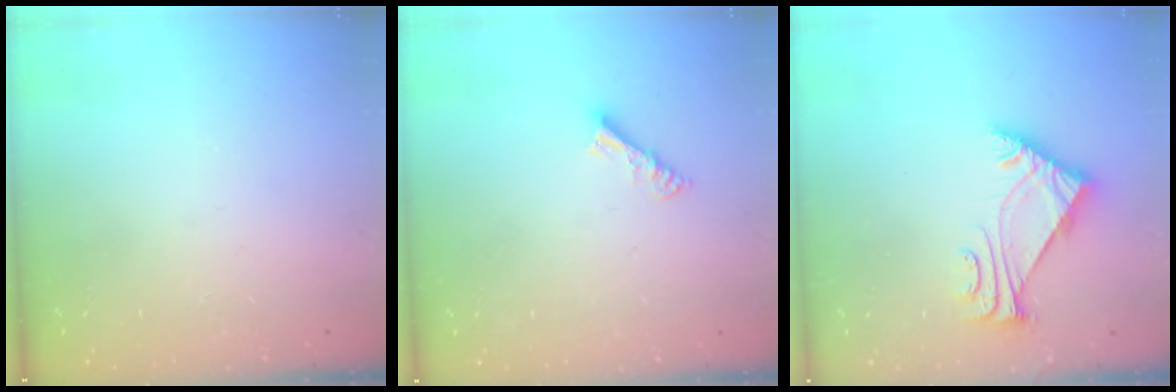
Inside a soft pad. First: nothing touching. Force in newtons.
{"total": 4.7, "press": 4.7, "slide": 0.0}
{"total": 5.7, "press": 5.7, "slide": 1.0}